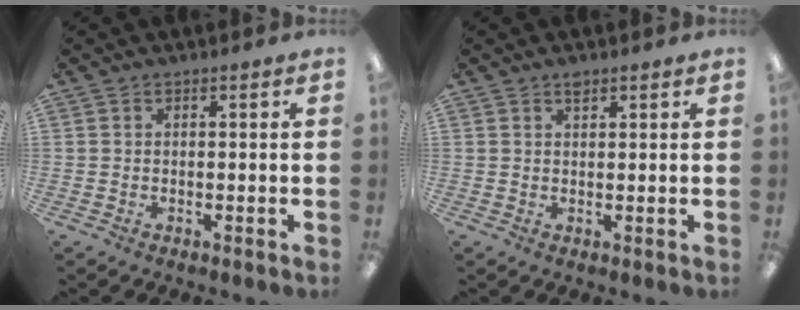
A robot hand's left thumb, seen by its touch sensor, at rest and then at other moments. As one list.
[{"total": 1.6, "force": [1.2, 0.6, 0.8], "torque": [-0.011, -0.004, 0.022]}]